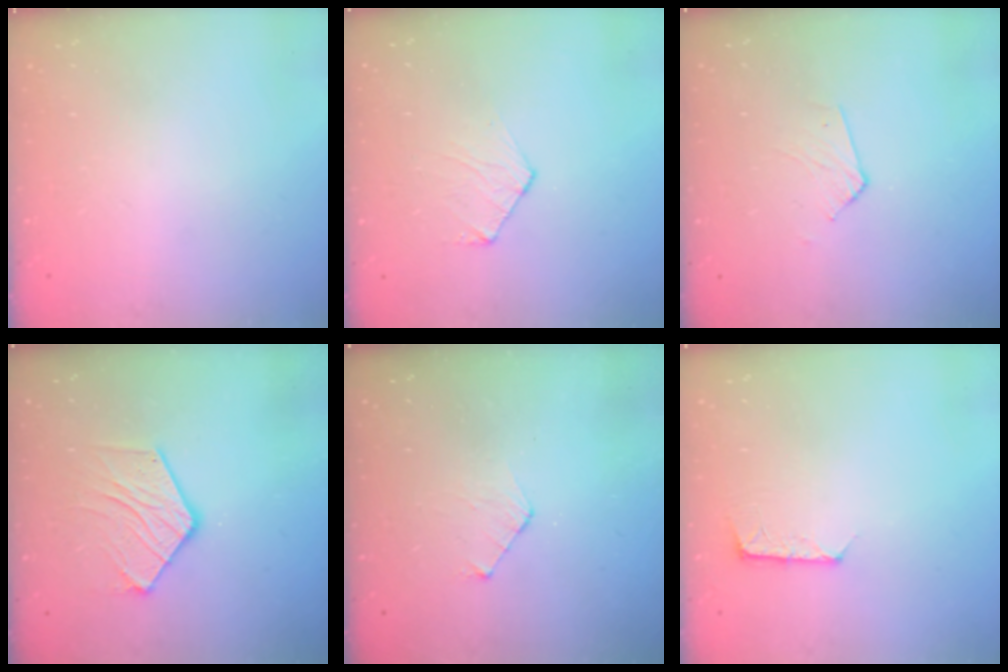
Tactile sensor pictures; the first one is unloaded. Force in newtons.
{"total": 5.6, "press": 5.6, "slide": 0.5}
{"total": 2.6, "press": 2.6, "slide": 0.2}
{"total": 11.9, "press": 11.8, "slide": 0.9}
{"total": 3.8, "press": 3.8, "slide": 0.3}
{"total": 5.3, "press": 5.2, "slide": 0.6}